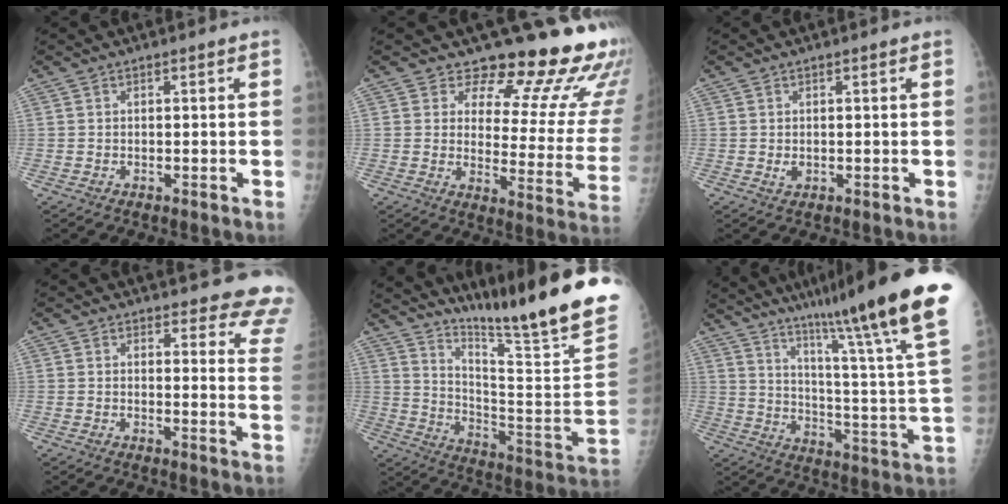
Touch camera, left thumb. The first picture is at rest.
{"total": 19.2, "force": [15.6, 7.0, 8.8], "torque": [-0.062, -0.124, 0.179]}
{"total": 1.2, "force": [0.2, 0.8, 0.9], "torque": [-0.013, -0.003, 0.008]}
{"total": 13.8, "force": [13.1, 3.3, 3.2], "torque": [0.018, -0.106, 0.114]}
{"total": 24.3, "force": [19.5, -1.3, 14.5], "torque": [-0.210, -0.155, 0.299]}
{"total": 30.7, "force": [21.6, 1.2, 21.8], "torque": [-0.292, -0.108, 0.317]}